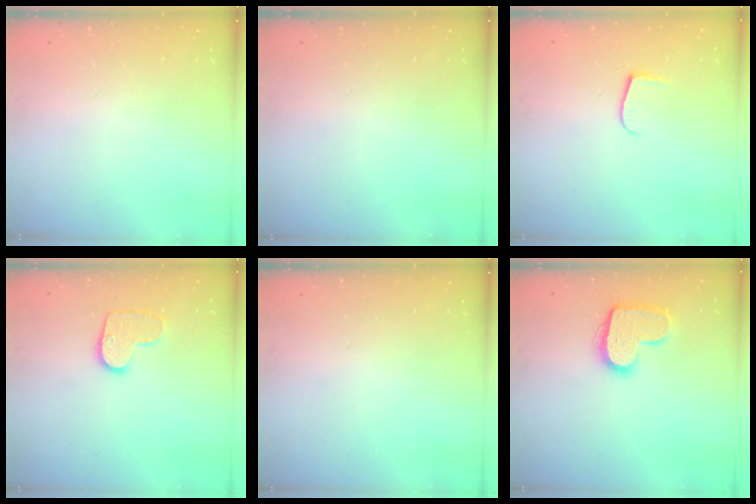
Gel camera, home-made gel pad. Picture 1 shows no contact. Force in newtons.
{"total": 0.0}
{"total": 4.8, "press": 4.8, "slide": 0.6}
{"total": 9.8, "press": 9.8, "slide": 0.4}
{"total": 0.0}
{"total": 13.5, "press": 13.5, "slide": 0.7}